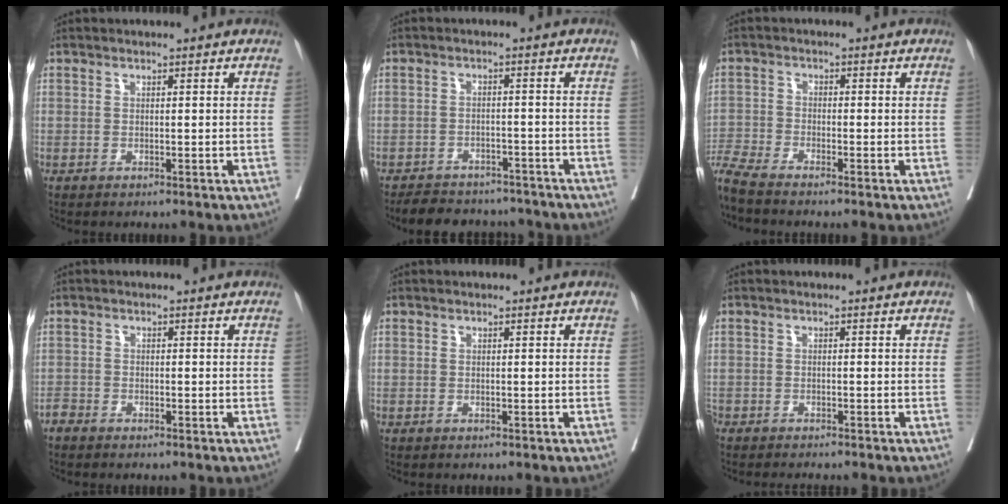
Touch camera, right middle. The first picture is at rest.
{"total": 10.5, "force": [-9.6, 3.6, 2.6], "torque": [-0.040, 0.008, -0.124]}
{"total": 6.4, "force": [-5.9, -1.0, 2.3], "torque": [-0.052, -0.009, -0.113]}
{"total": 1.2, "force": [-1.2, 0.3, 0.1], "torque": [-0.005, -0.002, -0.024]}
{"total": 0.0}
{"total": 5.5, "force": [-5.0, 0.7, 2.3], "torque": [-0.023, -0.008, -0.073]}